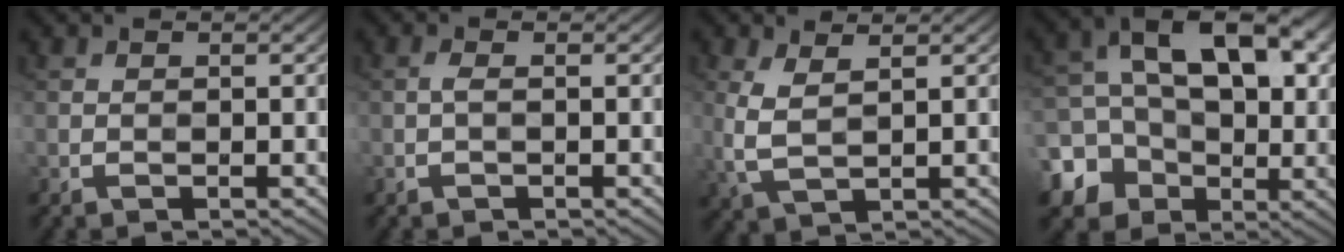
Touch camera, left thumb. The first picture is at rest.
{"total": 0.9, "force": [-0.1, 0.2, 0.9], "torque": [-0.022, 0.003, -0.004]}
{"total": 4.5, "force": [1.5, 2.0, 3.8], "torque": [-0.105, -0.004, 0.031]}
{"total": 13.4, "force": [-0.9, 10.3, 8.5], "torque": [-0.160, -0.005, -0.021]}